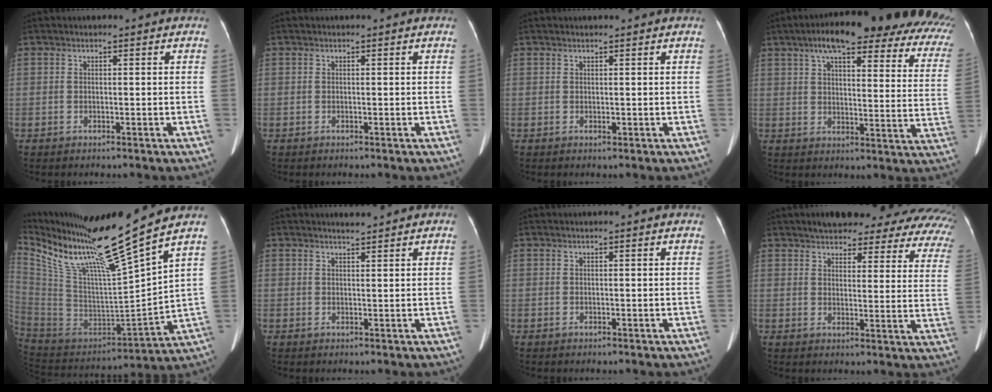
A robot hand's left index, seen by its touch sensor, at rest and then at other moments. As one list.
[{"total": 0.0}, {"total": 0.6, "force": [0.4, 0.2, 0.4], "torque": [-0.008, 0.001, 0.005]}, {"total": 26.8, "force": [19.2, 5.8, 17.8], "torque": [-0.210, 0.026, 0.222]}, {"total": 21.0, "force": [15.9, -1.5, 13.6], "torque": [-0.245, -0.032, 0.292]}, {"total": 1.6, "force": [1.6, 0.3, 0.4], "torque": [-0.011, 0.003, 0.027]}, {"total": 0.5, "force": [0.5, -0.1, 0.2], "torque": [-0.010, 0.007, 0.013]}, {"total": 22.9, "force": [18.7, 6.4, 11.7], "torque": [-0.144, -0.007, 0.200]}]